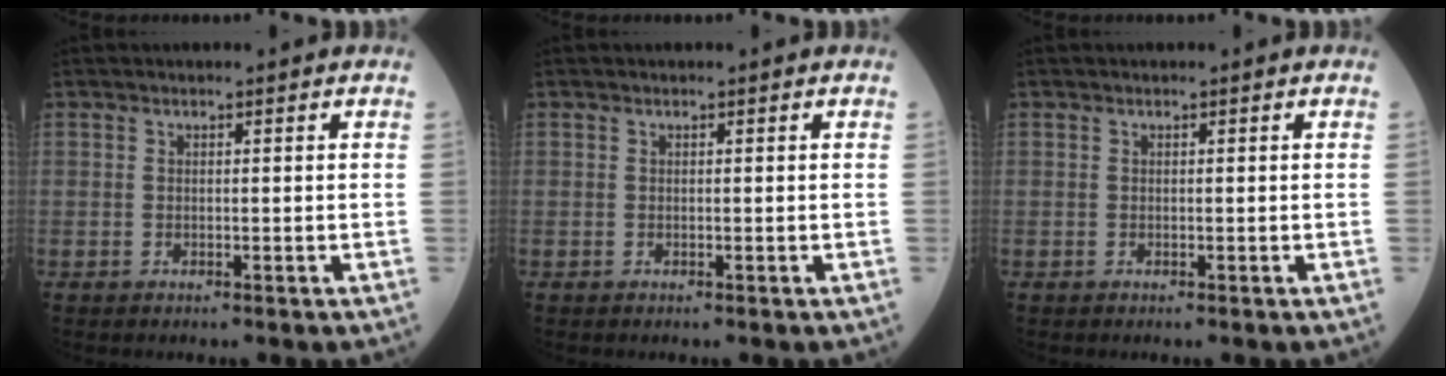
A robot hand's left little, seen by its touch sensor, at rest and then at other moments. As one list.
[{"total": 0.0}, {"total": 0.0}]